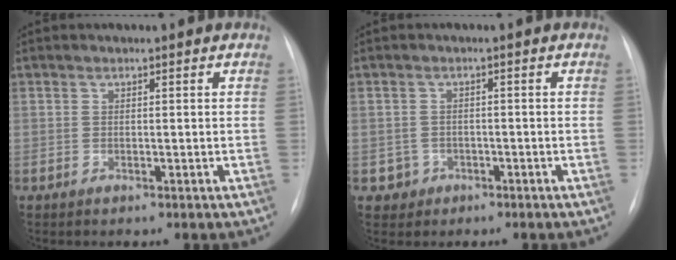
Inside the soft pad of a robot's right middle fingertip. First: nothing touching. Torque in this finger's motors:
{"motor_torque": [0.17, -0.23, 0.01, 0.01]}